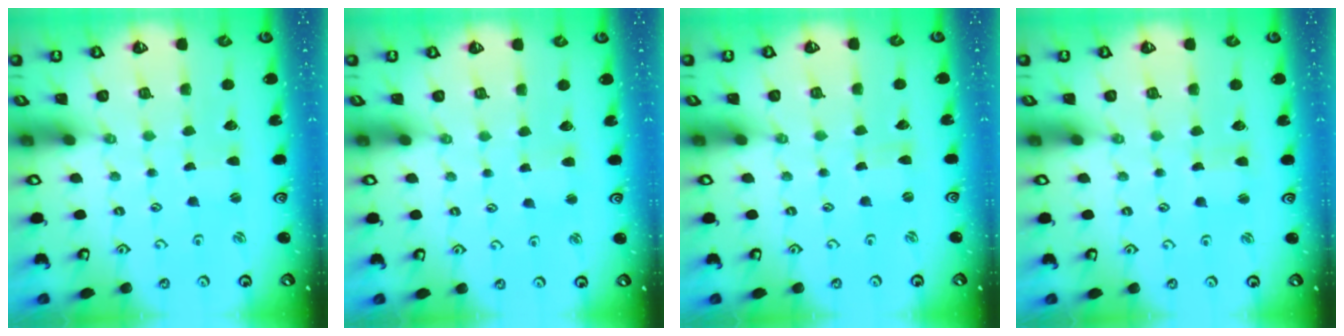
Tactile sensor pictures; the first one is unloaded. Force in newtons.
{"total": 2.9, "press": 2.9, "slide": 0.3}
{"total": 0.0}
{"total": 2.3, "press": 2.3, "slide": 0.5}